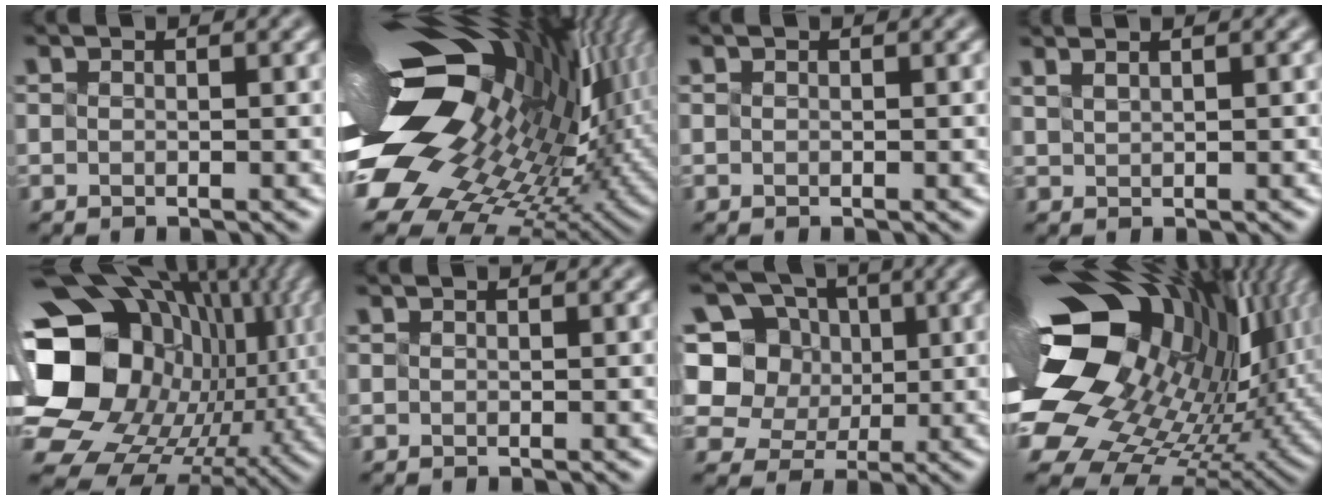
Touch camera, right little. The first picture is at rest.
{"total": 19.0, "force": [1.5, 11.4, 15.1], "torque": [-0.276, -0.035, 0.037]}
{"total": 0.0}
{"total": 2.3, "force": [1.8, 0.8, 1.3], "torque": [-0.002, 0.022, 0.013]}
{"total": 21.4, "force": [0.3, 17.5, 12.2], "torque": [-0.247, -0.028, 0.005]}
{"total": 0.0}
{"total": 6.9, "force": [1.3, 6.2, 2.7], "torque": [-0.048, 0.023, 0.005]}
{"total": 18.4, "force": [2.9, 12.2, 13.6], "torque": [-0.258, -0.041, 0.083]}